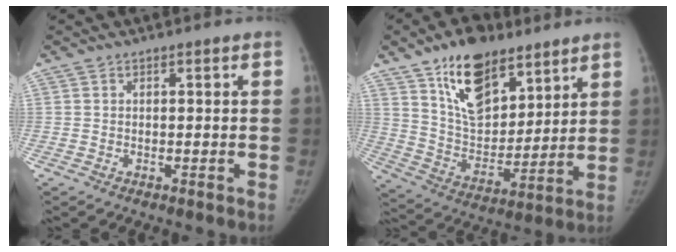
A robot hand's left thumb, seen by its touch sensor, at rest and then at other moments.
{"total": 17.9, "force": [11.1, 9.5, 10.5], "torque": [-0.128, -0.059, 0.201]}